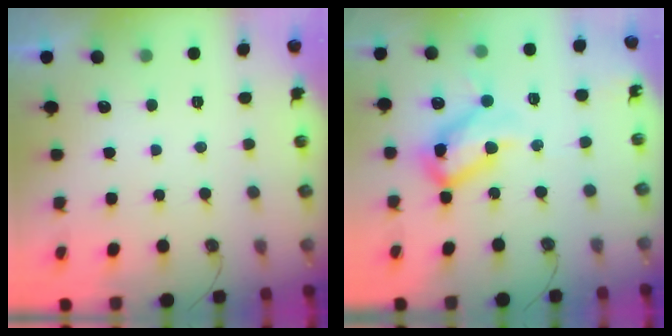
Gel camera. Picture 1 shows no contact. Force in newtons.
{"total": 20.0, "press": 19.9, "slide": 2.3}